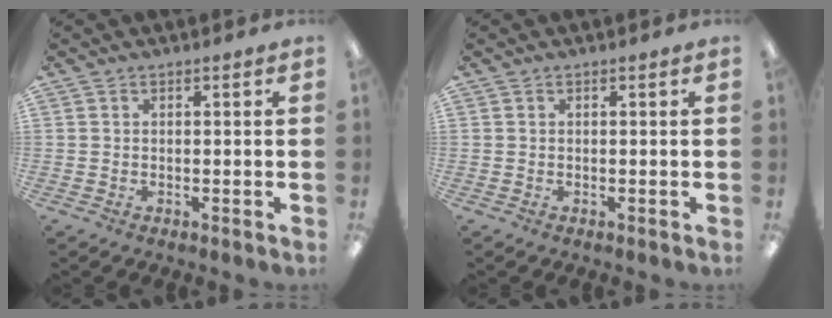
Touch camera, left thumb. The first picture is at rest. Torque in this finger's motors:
{"motor_torque": [-0.05, 0.05, 0.00, 0.00, 0.00]}